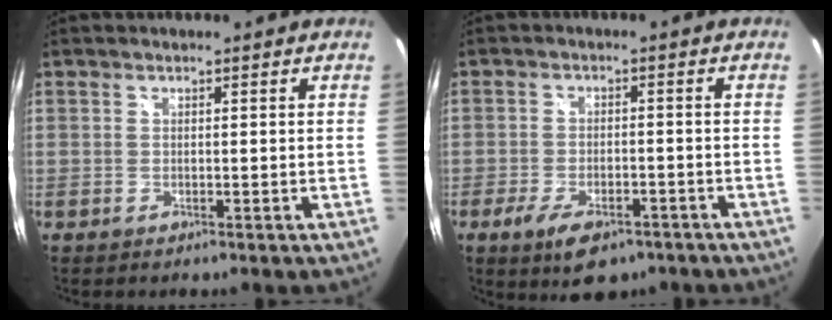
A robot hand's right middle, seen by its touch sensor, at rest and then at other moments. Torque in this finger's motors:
{"motor_torque": [1.12, -1.02, 0.15, 0.11]}